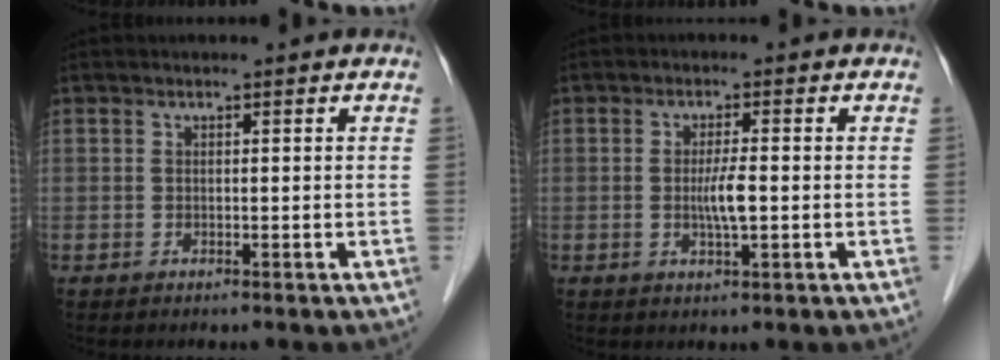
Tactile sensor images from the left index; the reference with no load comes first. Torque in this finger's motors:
{"motor_torque": [0.27, 0.13, 0.10, 0.05]}